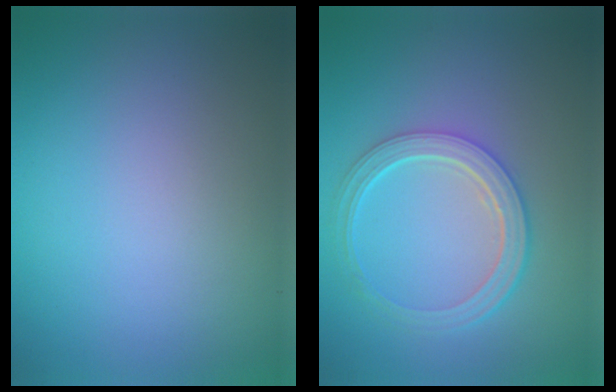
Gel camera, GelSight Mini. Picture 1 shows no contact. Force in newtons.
{"total": 4.8, "press": 3.6, "slide": 3.1}